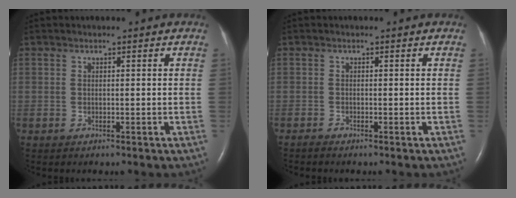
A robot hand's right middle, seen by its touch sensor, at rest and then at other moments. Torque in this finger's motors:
{"motor_torque": [0.05, -0.04, -0.05, -0.01]}